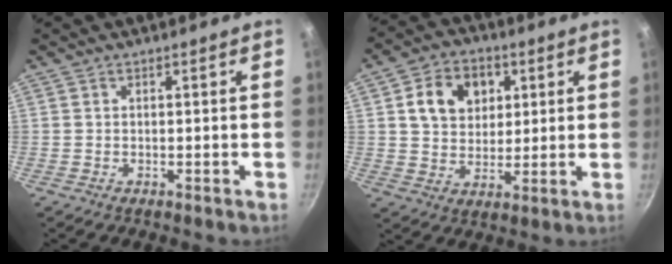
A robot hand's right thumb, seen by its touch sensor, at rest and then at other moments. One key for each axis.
{"total": 11.2, "fx": 3.4, "fy": 8.8, "fz": 6.1, "tx": -0.074, "ty": 0.002, "tz": 0.052}